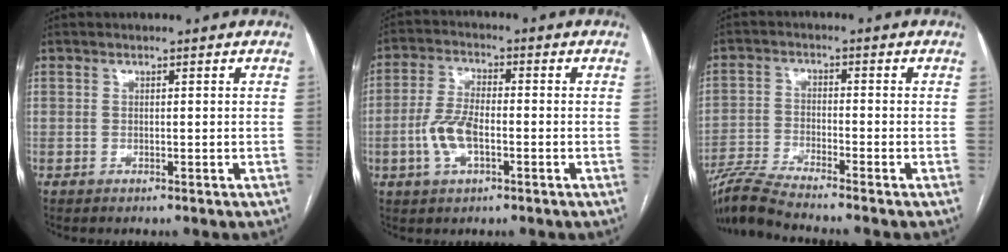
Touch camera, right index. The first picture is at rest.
{"total": 6.8, "force": [-2.0, 2.7, 5.9], "torque": [-0.133, 0.006, -0.038]}
{"total": 7.7, "force": [-7.0, -1.5, 2.8], "torque": [-0.056, -0.023, -0.135]}